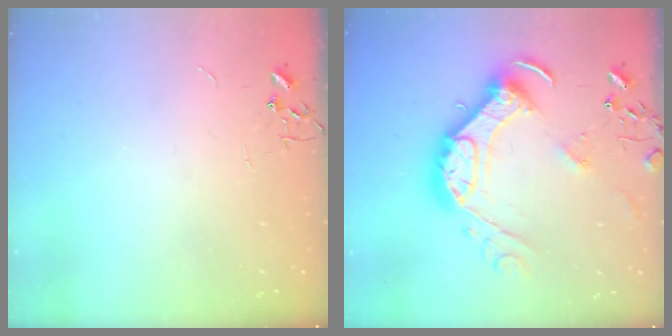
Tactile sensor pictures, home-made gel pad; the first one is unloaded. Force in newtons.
{"total": 19.1, "press": 19.0, "slide": 1.4}